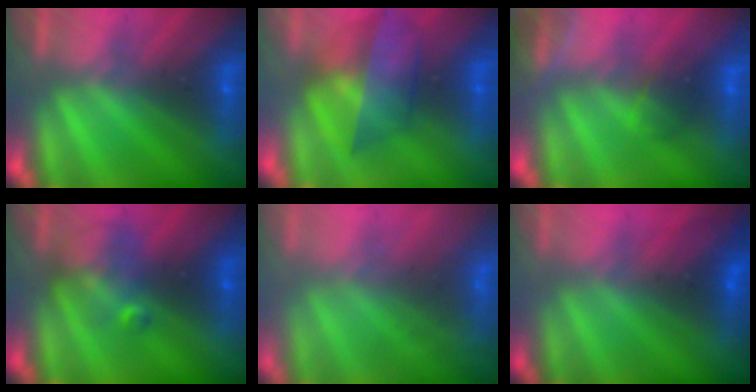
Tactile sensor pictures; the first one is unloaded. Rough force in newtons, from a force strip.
{"total": 4.1}
{"total": 3.1}
{"total": 2.4}
{"total": 7.8}
{"total": 2.8}